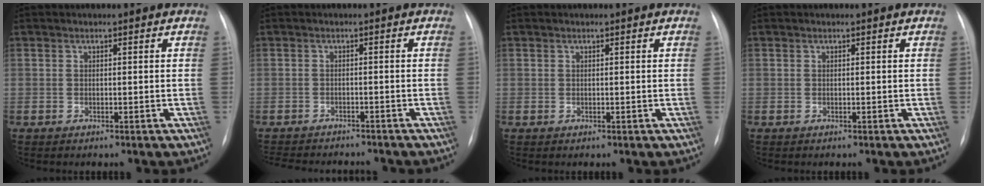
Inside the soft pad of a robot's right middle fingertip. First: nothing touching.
{"total": 11.4, "force": [-10.4, 2.6, 3.6], "torque": [-0.068, -0.002, -0.134]}
{"total": 0.0}
{"total": 0.0}